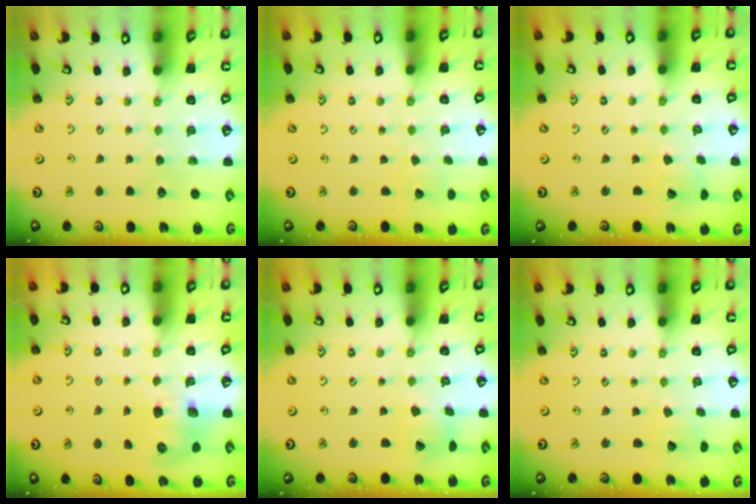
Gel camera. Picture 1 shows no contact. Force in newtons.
{"total": 1.2, "press": 1.2, "slide": 0.1}
{"total": 1.8, "press": 1.8, "slide": 0.2}
{"total": 7.5, "press": 7.5, "slide": 0.4}
{"total": 3.2, "press": 3.2, "slide": 0.4}
{"total": 1.5, "press": 1.5, "slide": 0.0}